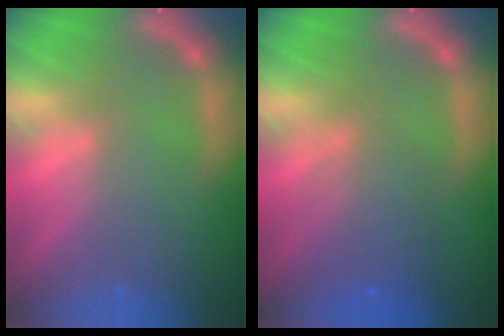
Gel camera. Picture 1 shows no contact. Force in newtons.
{"total": 4.6}